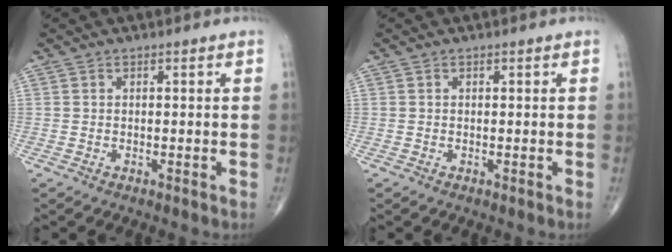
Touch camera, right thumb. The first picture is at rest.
{"total": 0.0}